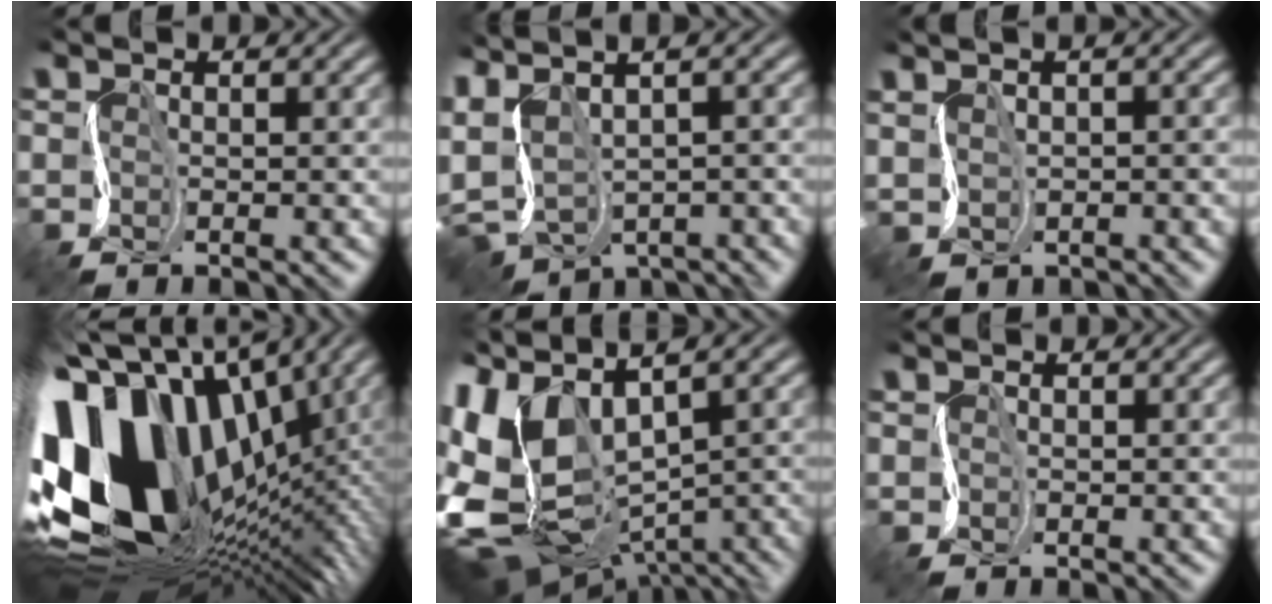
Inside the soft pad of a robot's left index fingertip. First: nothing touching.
{"total": 4.7, "force": [-1.7, 2.1, 3.8], "torque": [-0.081, -0.004, 0.008]}
{"total": 0.8, "force": [-0.3, -0.7, -0.4], "torque": [-0.001, -0.010, 0.003]}
{"total": 16.6, "force": [1.9, 10.3, 12.8], "torque": [-0.251, -0.034, 0.067]}
{"total": 11.1, "force": [-1.0, 6.0, 9.3], "torque": [-0.226, -0.018, 0.025]}
{"total": 1.4, "force": [0.3, 1.3, 0.3], "torque": [-0.008, 0.005, -0.015]}